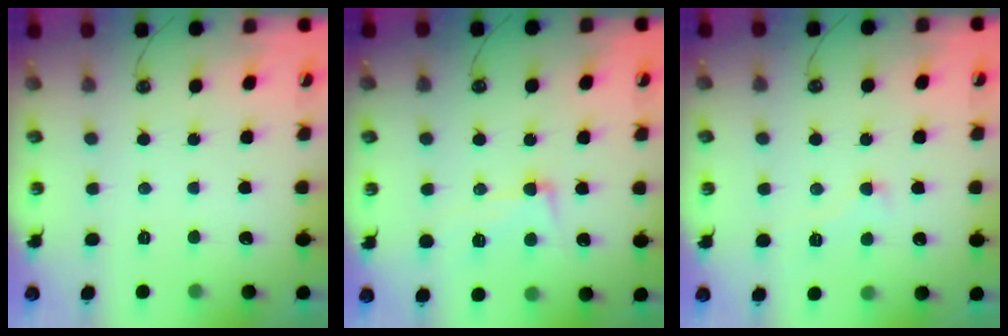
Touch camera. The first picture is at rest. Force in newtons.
{"total": 6.7, "press": 6.6, "slide": 1.3}
{"total": 1.7, "press": 1.4, "slide": 0.8}